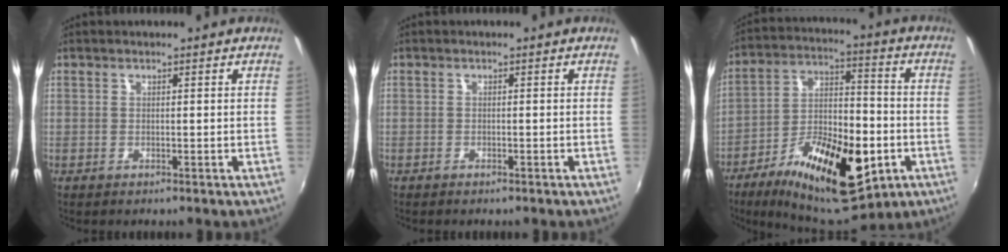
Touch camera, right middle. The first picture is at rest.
{"total": 0.9, "force": [-0.8, 0.3, 0.4], "torque": [-0.010, 0.001, -0.013]}
{"total": 23.8, "force": [-10.8, 10.5, 18.4], "torque": [-0.329, -0.016, -0.160]}